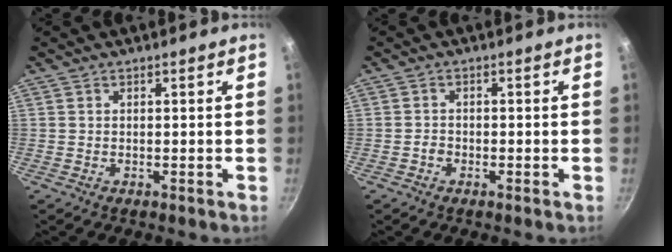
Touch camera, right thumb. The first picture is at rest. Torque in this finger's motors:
{"motor_torque": [0.26, 0.09, -0.22, -0.02, -0.02]}